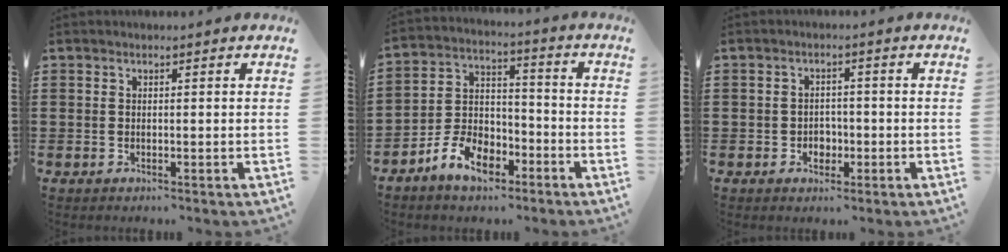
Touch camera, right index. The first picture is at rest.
{"total": 8.1, "force": [-5.0, 5.0, 4.0], "torque": [-0.092, 0.021, -0.097]}
{"total": 2.2, "force": [-0.9, 1.8, 1.0], "torque": [-0.026, -0.001, -0.018]}